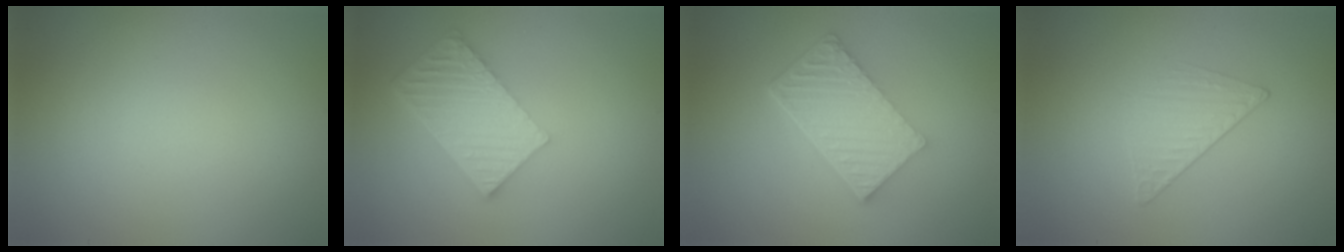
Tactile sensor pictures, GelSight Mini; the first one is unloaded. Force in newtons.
{"total": 6.0, "press": 4.2, "slide": 4.3}
{"total": 6.4, "press": 4.4, "slide": 4.6}
{"total": 1.5, "press": 0.7, "slide": 1.3}